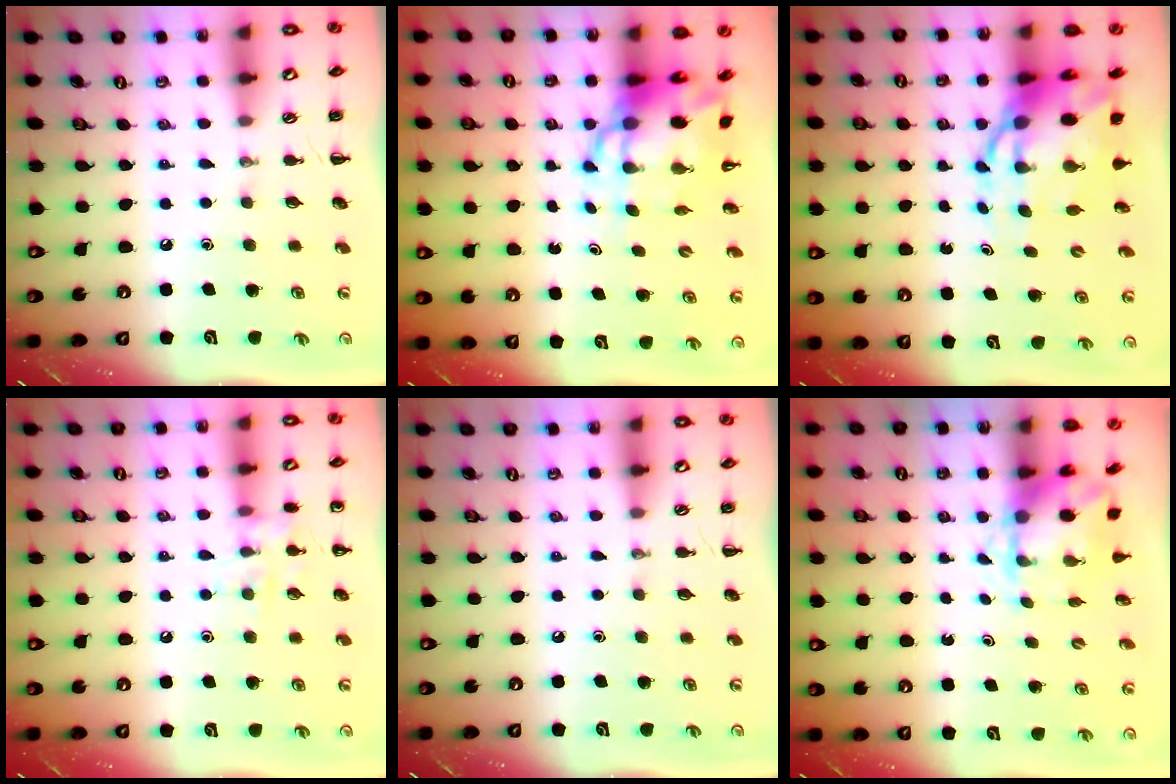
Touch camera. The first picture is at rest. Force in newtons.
{"total": 9.5, "press": 9.2, "slide": 2.4}
{"total": 11.3, "press": 10.9, "slide": 2.8}
{"total": 8.7, "press": 8.6, "slide": 1.2}
{"total": 0.0}
{"total": 4.0, "press": 3.9, "slide": 0.7}